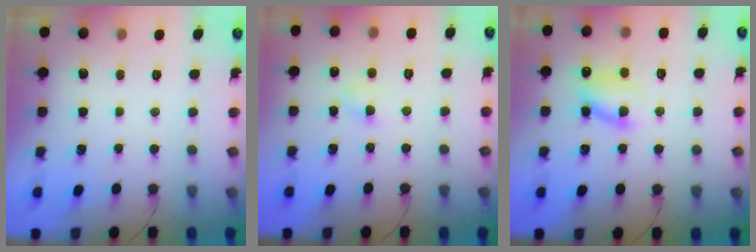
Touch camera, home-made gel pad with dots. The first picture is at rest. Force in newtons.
{"total": 2.5, "press": 2.3, "slide": 1.0}
{"total": 9.2, "press": 9.1, "slide": 0.9}